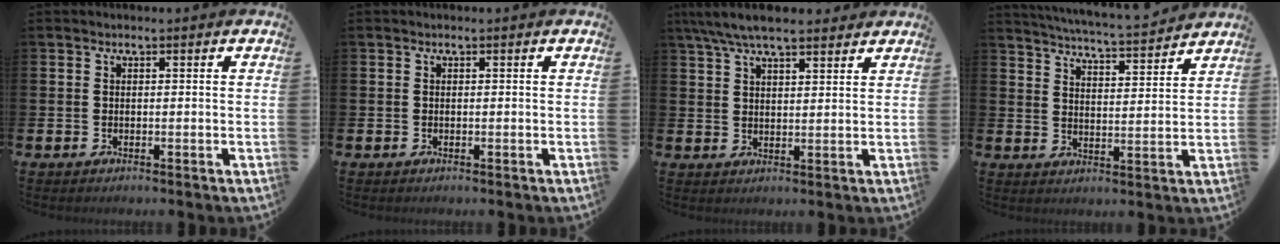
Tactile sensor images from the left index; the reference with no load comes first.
{"total": 0.0}
{"total": 6.4, "force": [5.7, 1.5, 2.7], "torque": [-0.073, -0.011, 0.106]}
{"total": 5.3, "force": [5.3, -0.5, 0.7], "torque": [-0.030, -0.046, 0.089]}